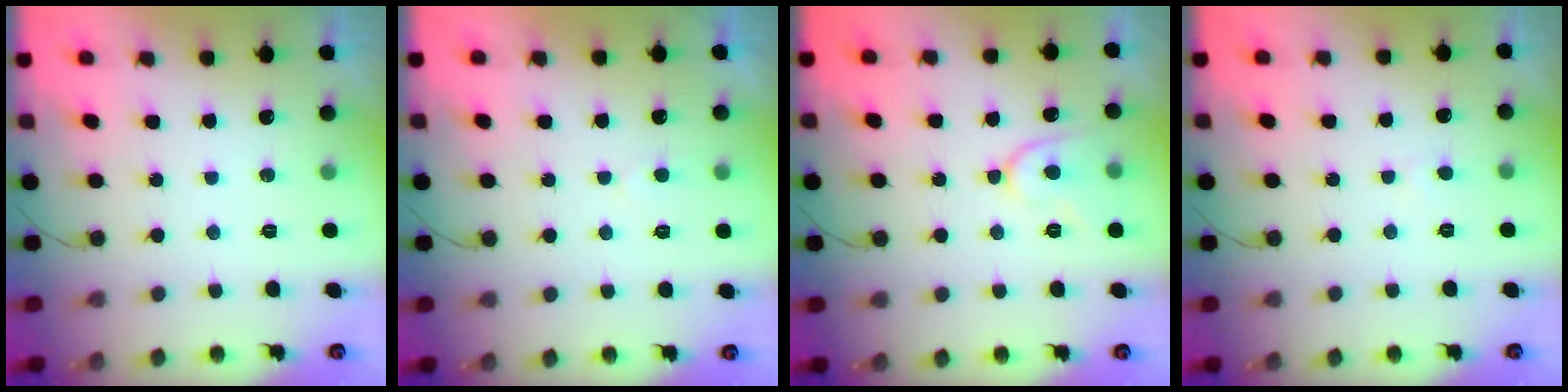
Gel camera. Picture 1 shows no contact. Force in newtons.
{"total": 2.6, "press": 2.6, "slide": 0.4}
{"total": 8.8, "press": 8.7, "slide": 0.9}
{"total": 2.0, "press": 2.0, "slide": 0.2}